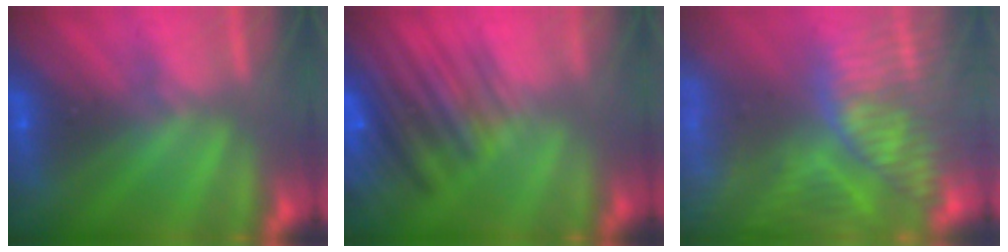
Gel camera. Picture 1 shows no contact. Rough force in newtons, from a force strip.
{"total": 5.6}
{"total": 9.1}